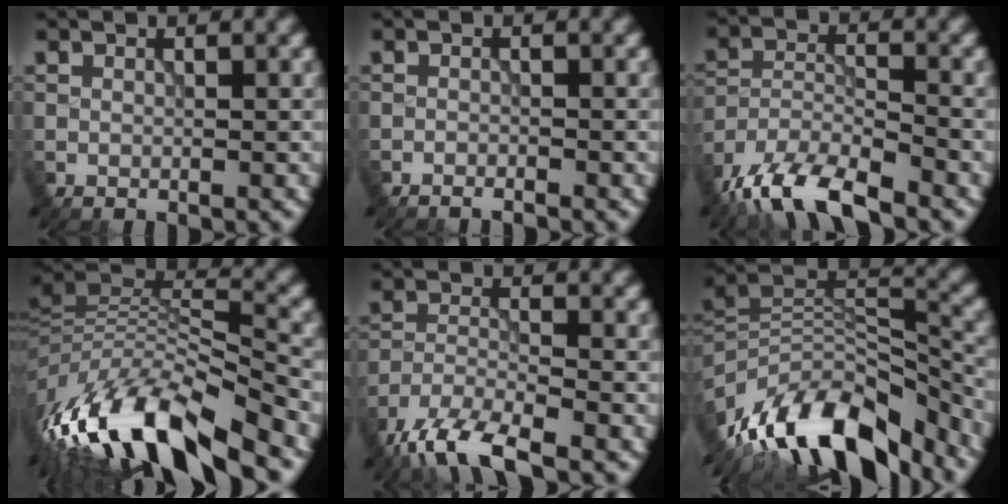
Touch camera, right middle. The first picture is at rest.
{"total": 1.0, "force": [-0.9, 0.0, 0.2], "torque": [-0.001, 0.000, -0.020]}
{"total": 9.5, "force": [-7.5, 2.8, 5.1], "torque": [-0.095, -0.008, -0.143]}
{"total": 14.8, "force": [-8.6, 4.6, 11.2], "torque": [-0.222, 0.010, -0.156]}
{"total": 7.2, "force": [-5.6, 1.9, 4.2], "torque": [-0.080, -0.012, -0.112]}
{"total": 14.5, "force": [-10.2, 5.7, 8.6], "torque": [-0.172, 0.026, -0.181]}